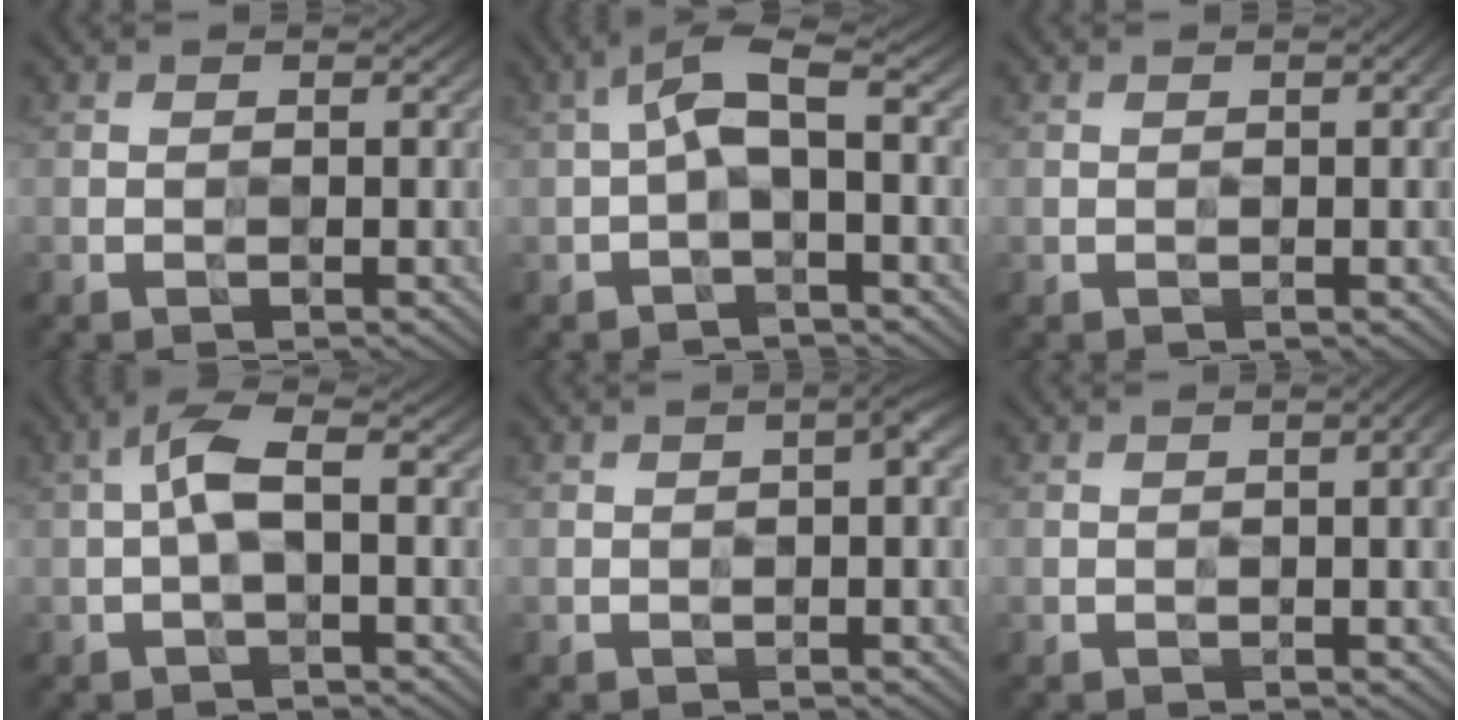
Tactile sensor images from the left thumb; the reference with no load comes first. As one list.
[{"total": 4.6, "force": [-0.1, 1.4, 4.4], "torque": [-0.092, 0.018, -0.015]}, {"total": 1.4, "force": [0.2, 0.2, 1.3], "torque": [-0.021, 0.002, 0.003]}, {"total": 3.9, "force": [0.1, 1.0, 3.8], "torque": [-0.083, 0.015, -0.007]}, {"total": 1.8, "force": [0.4, 0.1, 1.7], "torque": [-0.030, 0.005, 0.005]}, {"total": 3.5, "force": [0.3, 0.8, 3.4], "torque": [-0.046, 0.005, 0.004]}]